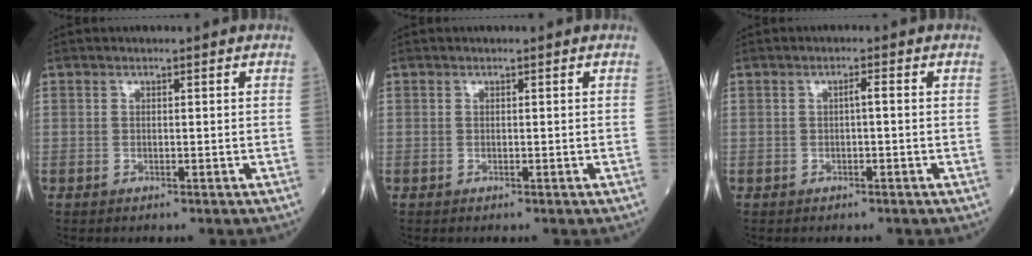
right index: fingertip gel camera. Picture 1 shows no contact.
{"total": 0.0}
{"total": 1.1, "force": [-0.1, 0.1, 1.1], "torque": [-0.017, 0.004, -0.002]}